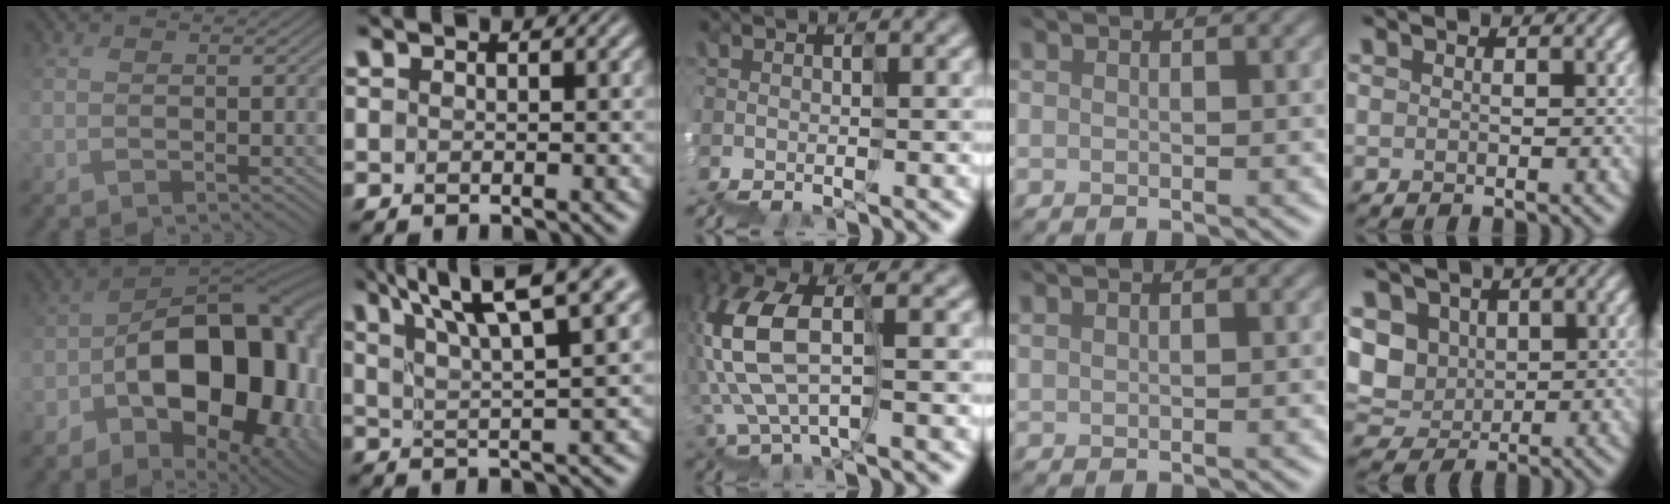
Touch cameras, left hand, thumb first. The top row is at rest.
{"thumb": {"total": 19.6, "force": [-5.2, 12.3, 14.3], "torque": [-0.210, -0.027, -0.066]}, "index": {"total": 7.8, "force": [5.2, 1.0, 5.7], "torque": [-0.086, 0.019, 0.081]}, "middle": {"total": 5.4, "force": [1.1, 2.1, 4.9], "torque": [-0.138, 0.028, 0.018]}, "ring": {"total": 1.0, "force": [0.7, 0.3, 0.6], "torque": [-0.004, 0.005, 0.008]}, "little": {"total": 5.5, "force": [0.6, 4.7, 2.8], "torque": [-0.070, 0.001, 0.003]}}